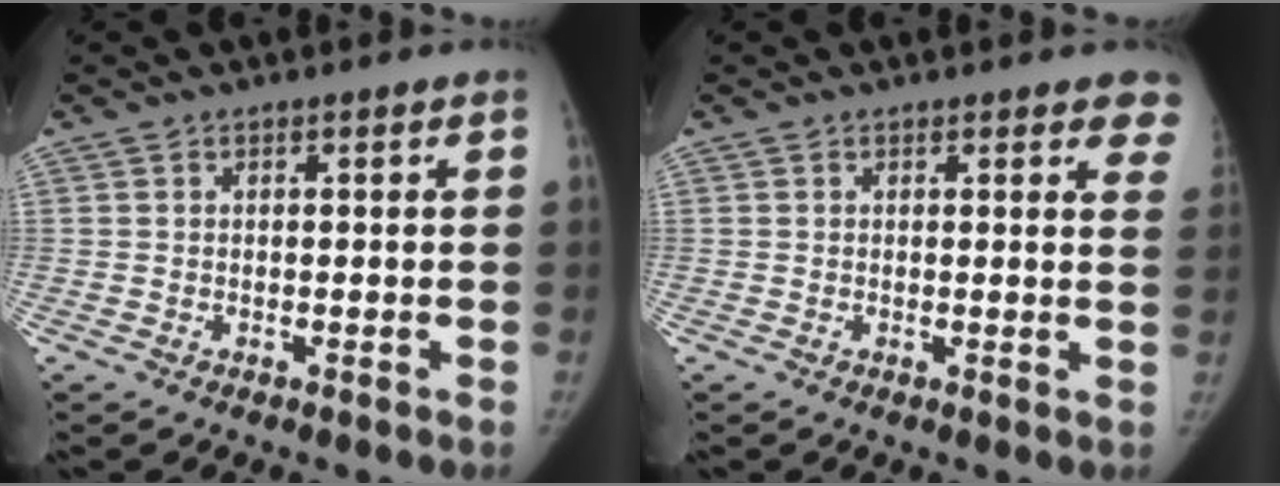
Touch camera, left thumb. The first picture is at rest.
{"total": 5.3, "force": [4.0, 1.8, 2.9], "torque": [-0.003, -0.015, 0.031]}